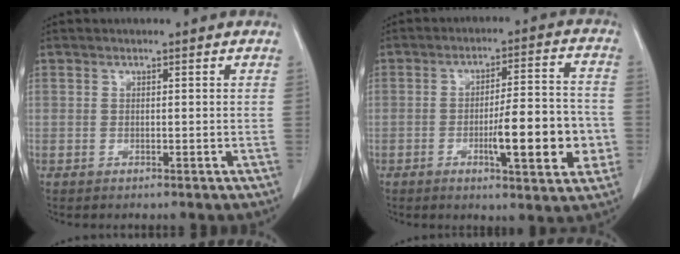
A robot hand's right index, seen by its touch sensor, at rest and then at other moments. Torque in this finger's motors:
{"motor_torque": [1.66, -0.48, 0.82, 0.16]}